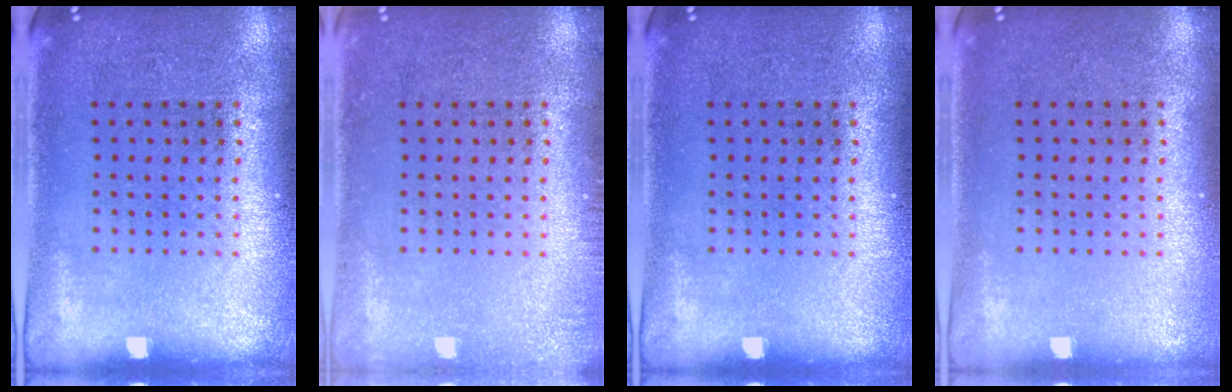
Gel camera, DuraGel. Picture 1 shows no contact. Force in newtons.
{"total": 1.1, "press": 1.0, "slide": 0.2}
{"total": 0.0}
{"total": 0.0}